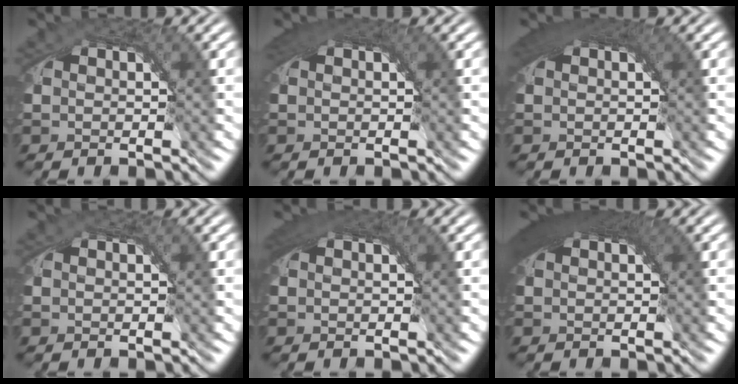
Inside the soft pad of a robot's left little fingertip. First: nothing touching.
{"total": 1.8, "force": [0.6, 0.4, 1.7], "torque": [-0.015, -0.002, 0.009]}
{"total": 2.6, "force": [0.8, 0.8, 2.3], "torque": [-0.025, 0.001, 0.011]}
{"total": 0.0}
{"total": 1.7, "force": [0.3, 0.5, 1.6], "torque": [-0.020, -0.003, 0.006]}
{"total": 4.9, "force": [1.5, 1.7, 4.3], "torque": [-0.053, 0.012, 0.018]}